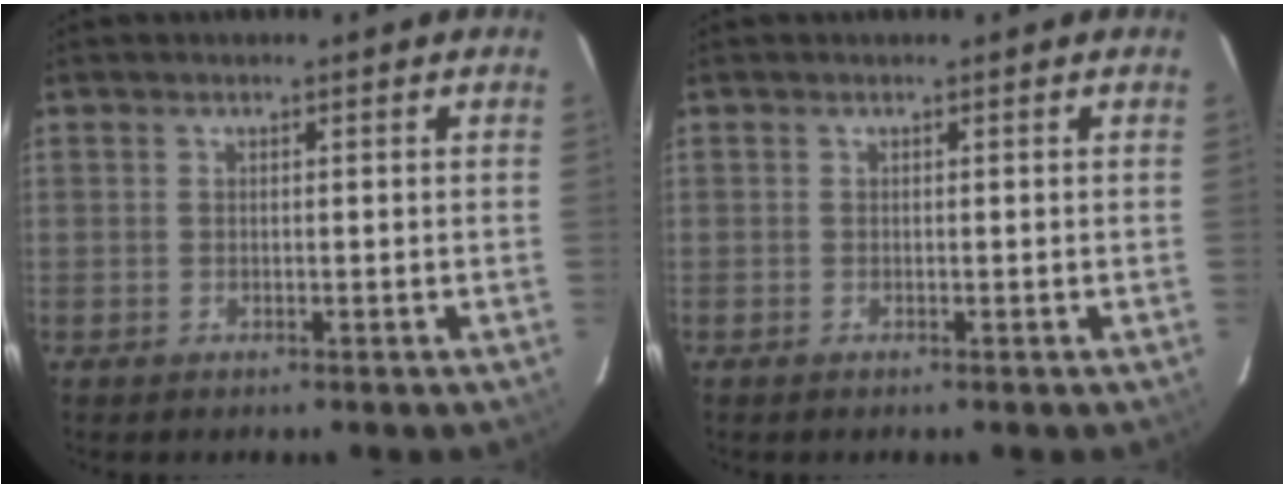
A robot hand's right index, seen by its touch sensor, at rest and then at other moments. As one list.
[{"total": 0.0}]